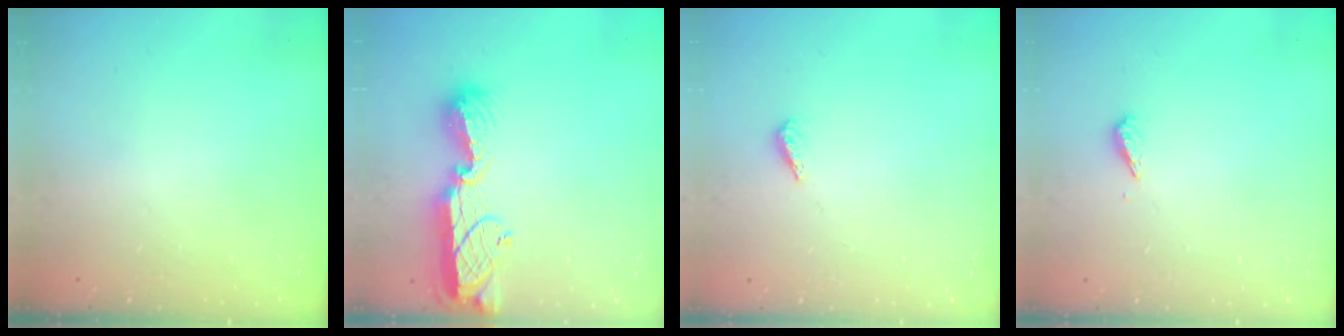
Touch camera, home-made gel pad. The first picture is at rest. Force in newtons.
{"total": 12.4, "press": 12.4, "slide": 1.0}
{"total": 2.1, "press": 1.9, "slide": 0.8}
{"total": 2.9, "press": 2.9, "slide": 0.4}